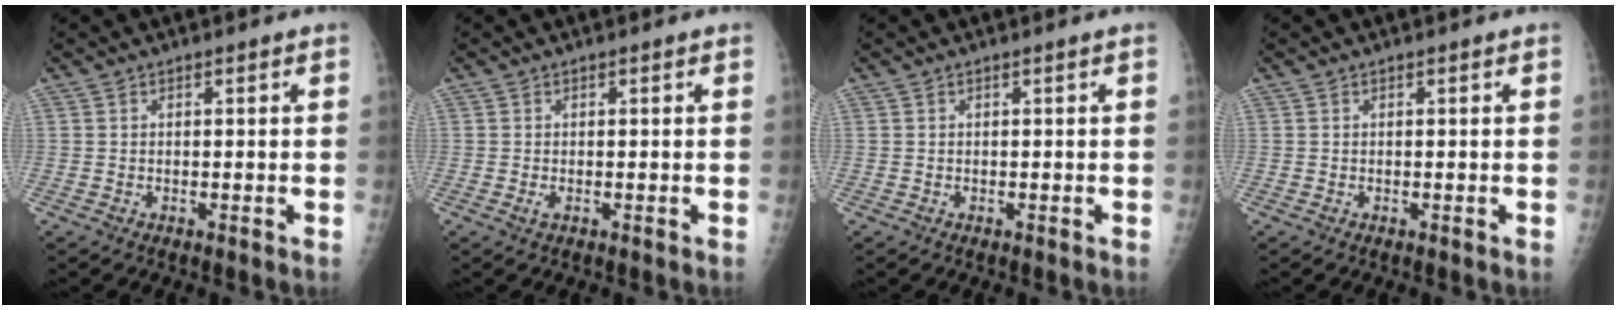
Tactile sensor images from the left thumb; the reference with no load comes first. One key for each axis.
{"total": 1.1, "fx": 0.0, "fy": 0.6, "fz": 0.9, "tx": -0.017, "ty": -0.002, "tz": -0.004}
{"total": 0.0}
{"total": 0.0}